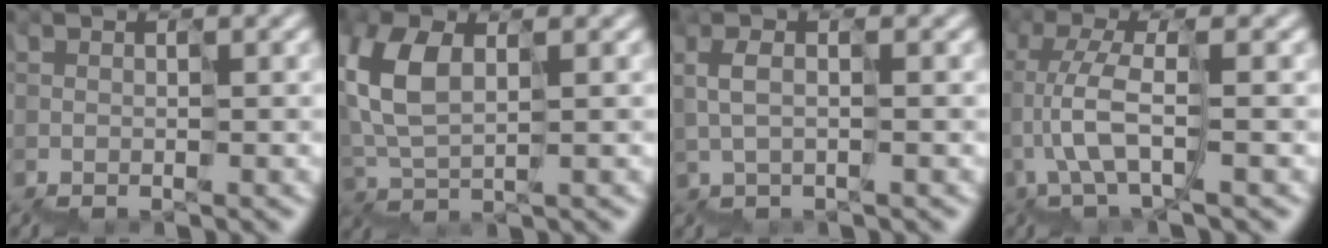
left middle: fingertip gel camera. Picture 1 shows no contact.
{"total": 3.8, "force": [1.6, 2.0, 2.9], "torque": [-0.096, 0.022, 0.024]}
{"total": 1.8, "force": [1.2, 0.3, 1.3], "torque": [-0.046, 0.016, 0.017]}
{"total": 3.2, "force": [-0.6, 0.7, 3.1], "torque": [-0.089, 0.022, -0.016]}